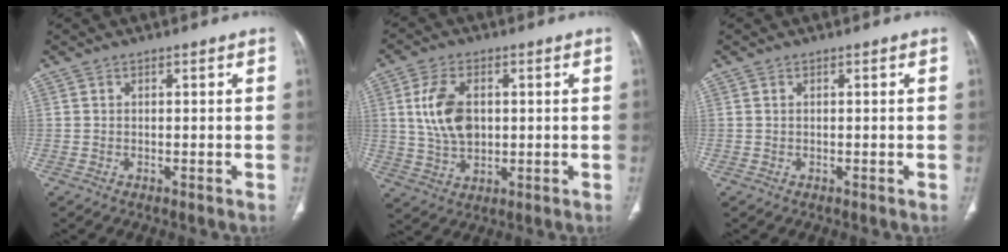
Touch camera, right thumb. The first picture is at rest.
{"total": 6.6, "force": [1.1, 4.1, 5.1], "torque": [-0.098, 0.000, 0.024]}
{"total": 0.0}